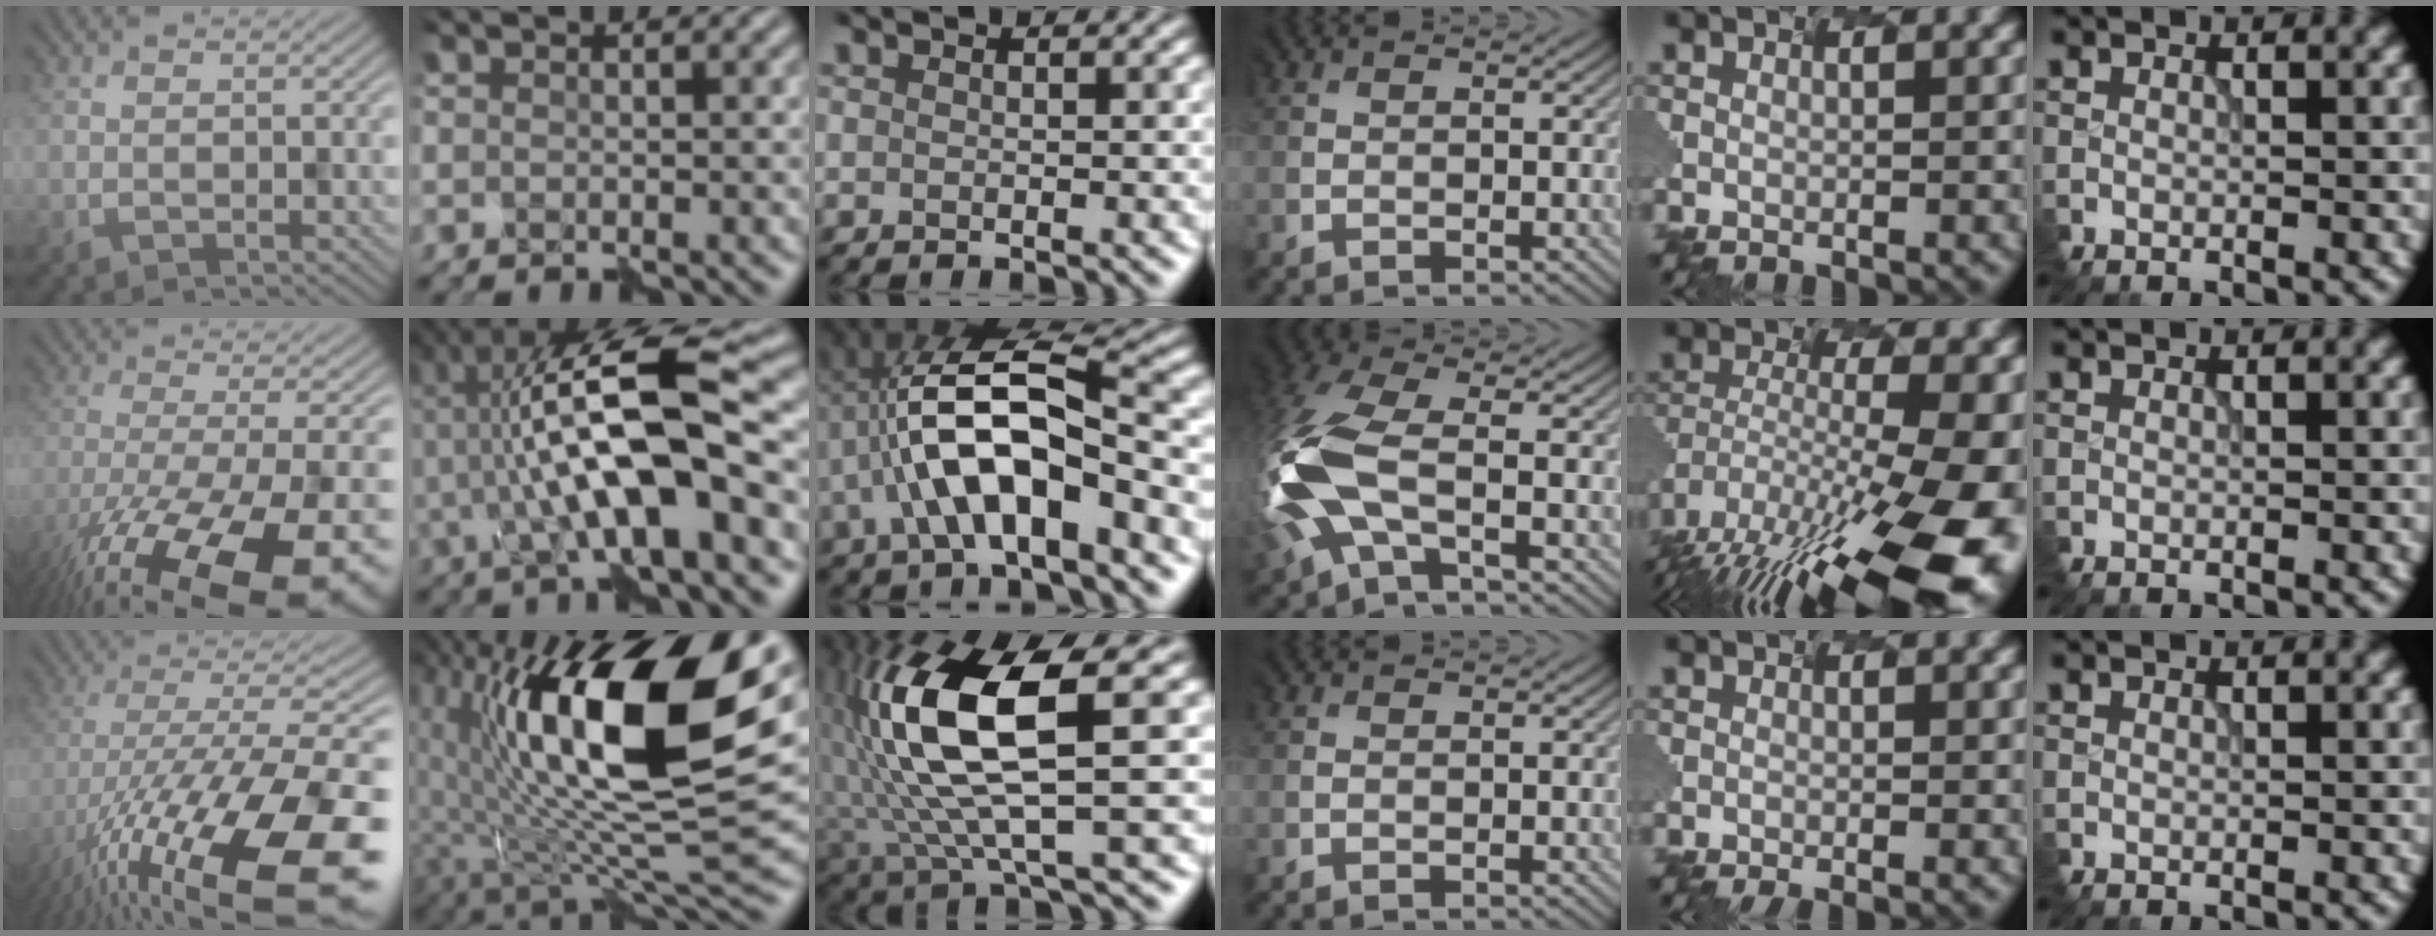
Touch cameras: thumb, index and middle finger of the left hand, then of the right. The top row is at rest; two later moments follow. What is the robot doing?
{"motion": "assemble", "object": "spray bottle"}